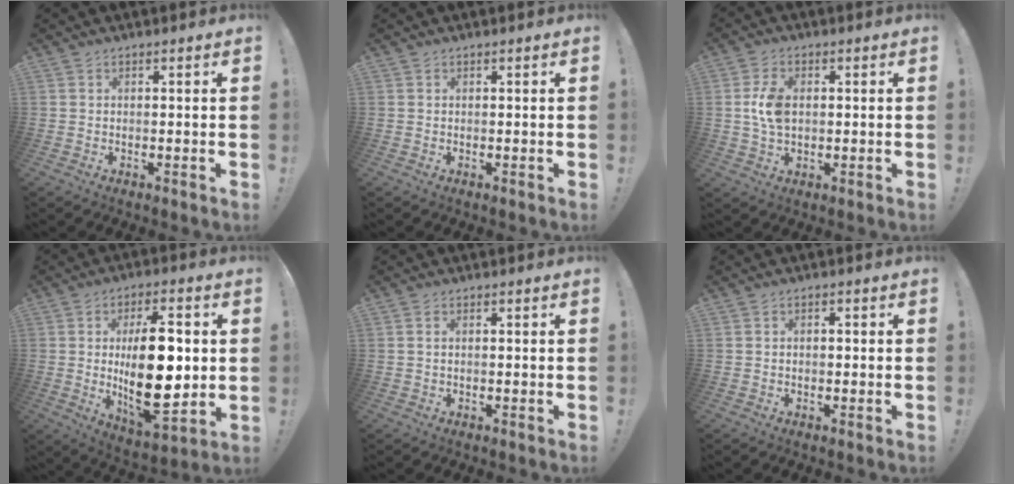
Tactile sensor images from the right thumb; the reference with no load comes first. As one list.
[{"total": 0.0}, {"total": 7.6, "force": [0.5, 4.8, 5.9], "torque": [-0.110, 0.002, 0.007]}, {"total": 21.6, "force": [0.6, 10.0, 19.1], "torque": [-0.320, -0.007, 0.012]}, {"total": 0.7, "force": [0.3, 0.3, 0.6], "torque": [-0.015, 0.002, 0.006]}, {"total": 1.3, "force": [-0.8, 0.7, 0.7], "torque": [-0.018, 0.007, -0.014]}]